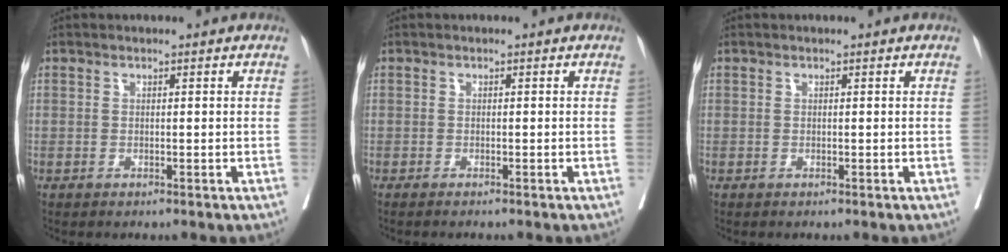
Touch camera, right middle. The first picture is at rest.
{"total": 1.4, "force": [-1.2, 0.0, 0.7], "torque": [-0.009, -0.001, -0.014]}
{"total": 0.0}